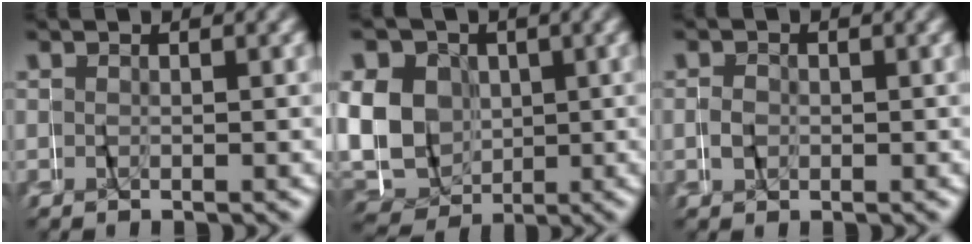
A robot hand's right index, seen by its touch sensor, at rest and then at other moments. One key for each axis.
{"total": 14.4, "fx": 1.6, "fy": 13.1, "fz": 5.6, "tx": -0.138, "ty": -0.016, "tz": 0.019}
{"total": 0.6, "fx": -0.1, "fy": 0.6, "fz": -0.2, "tx": 0.006, "ty": 0.004, "tz": -0.006}